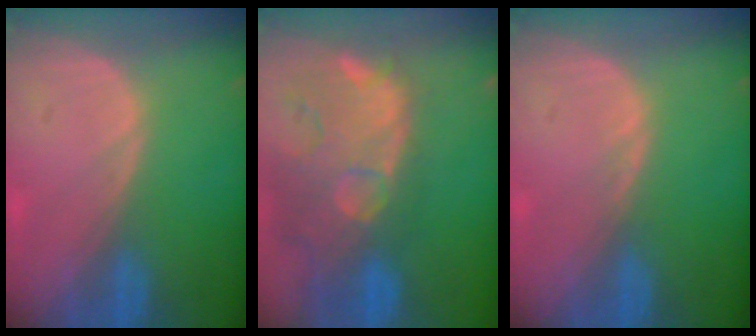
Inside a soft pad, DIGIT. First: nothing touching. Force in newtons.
{"total": 14.4, "press": 11.7, "slide": 8.5}
{"total": 0.5, "press": 0.5, "slide": 0.2}